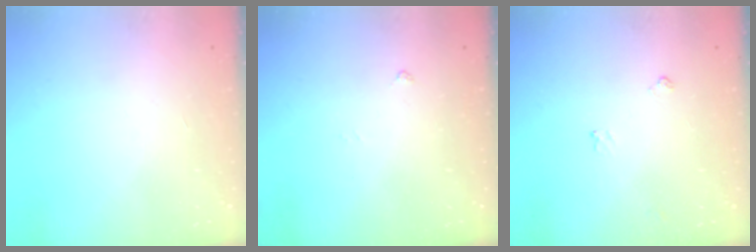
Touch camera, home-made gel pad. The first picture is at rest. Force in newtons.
{"total": 3.4, "press": 3.3, "slide": 0.5}
{"total": 4.0, "press": 3.9, "slide": 0.6}